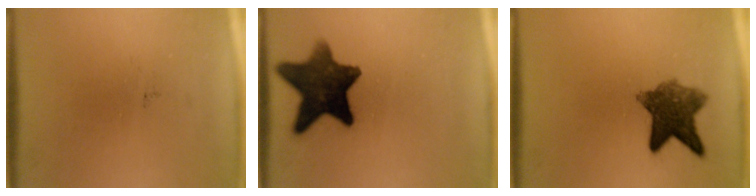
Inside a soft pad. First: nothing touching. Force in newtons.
{"total": 12.4}
{"total": 8.2}